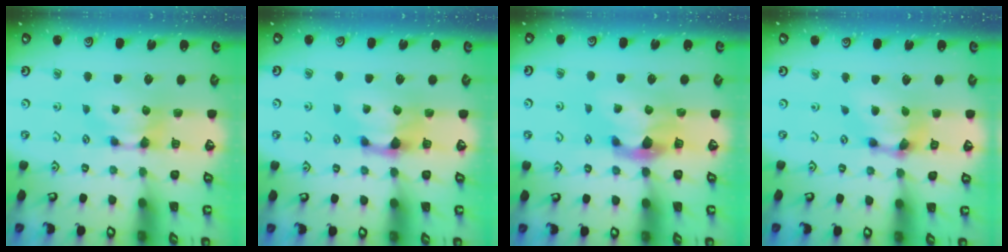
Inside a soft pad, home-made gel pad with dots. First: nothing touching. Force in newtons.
{"total": 1.6, "press": 1.0, "slide": 1.3}
{"total": 3.0, "press": 2.6, "slide": 1.5}
{"total": 5.5, "press": 5.0, "slide": 2.4}